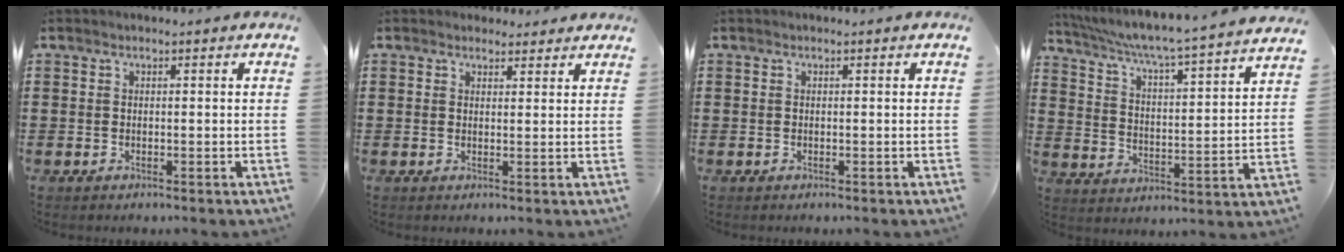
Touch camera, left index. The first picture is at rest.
{"total": 2.2, "force": [2.0, 0.9, 0.2], "torque": [0.000, -0.001, 0.037]}
{"total": 0.0}
{"total": 5.0, "force": [4.4, -0.8, 2.2], "torque": [-0.064, -0.048, 0.062]}